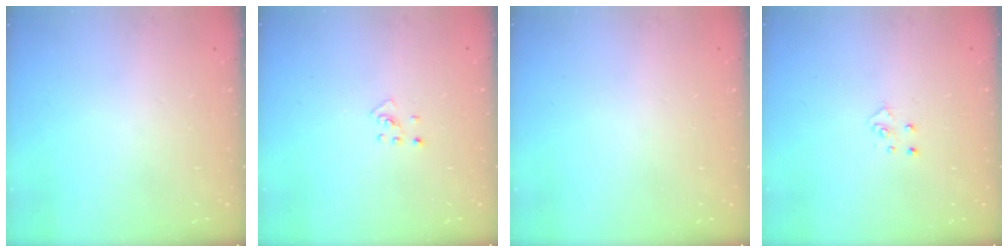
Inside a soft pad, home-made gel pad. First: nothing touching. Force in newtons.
{"total": 2.7, "press": 2.7, "slide": 0.5}
{"total": 0.0}
{"total": 4.2, "press": 4.2, "slide": 0.4}